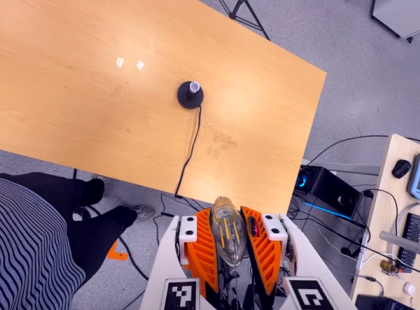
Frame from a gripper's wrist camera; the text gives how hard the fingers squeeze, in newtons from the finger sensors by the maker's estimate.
{"total": 22.0, "left": 24.2, "right": 19.9}